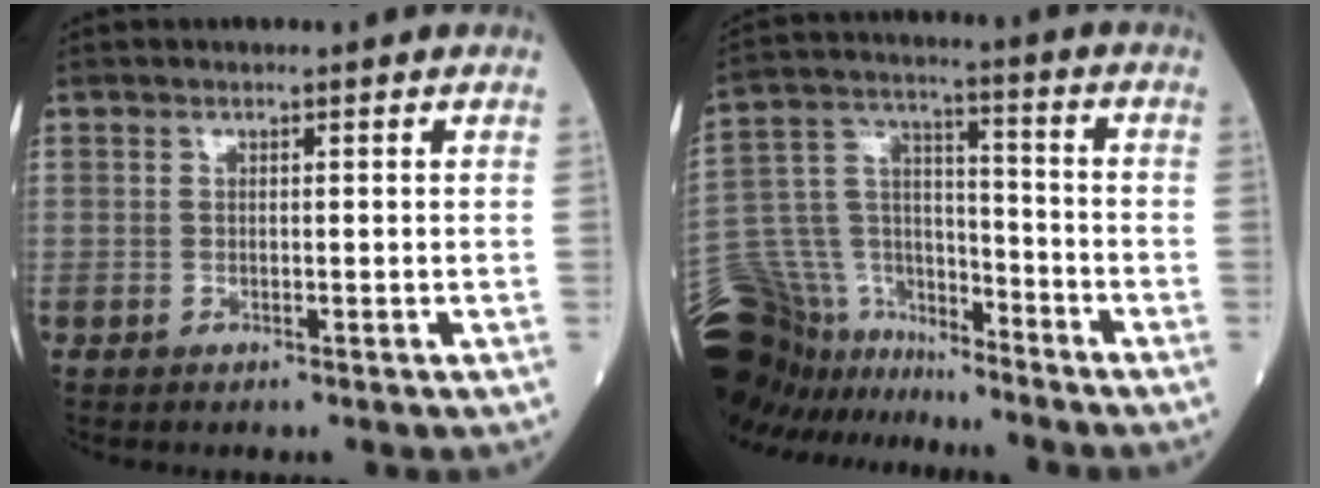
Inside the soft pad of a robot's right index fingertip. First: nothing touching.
{"total": 21.0, "force": [-18.2, 8.3, 6.4], "torque": [-0.179, 0.030, -0.315]}